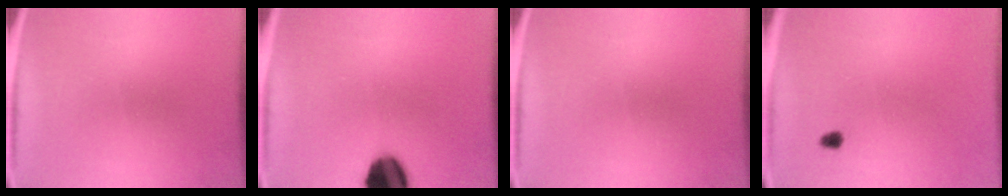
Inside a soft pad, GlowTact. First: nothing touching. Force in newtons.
{"total": 13.8}
{"total": 0.0}
{"total": 1.5}